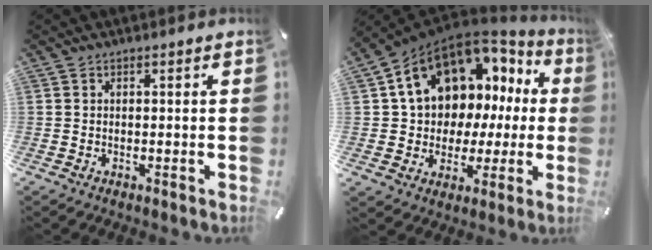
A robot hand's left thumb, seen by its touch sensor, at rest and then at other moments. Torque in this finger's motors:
{"motor_torque": [2.07, 1.90, 2.76, -0.01, 0.40]}